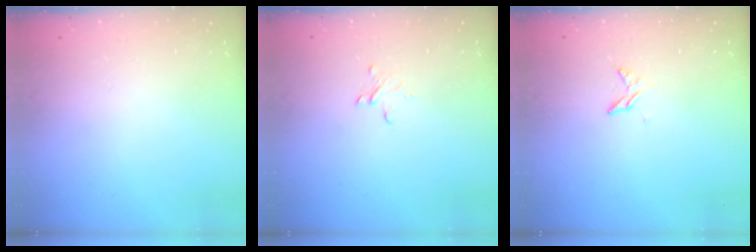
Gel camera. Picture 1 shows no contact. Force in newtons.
{"total": 2.6, "press": 2.6, "slide": 0.2}
{"total": 4.0, "press": 4.0, "slide": 0.3}